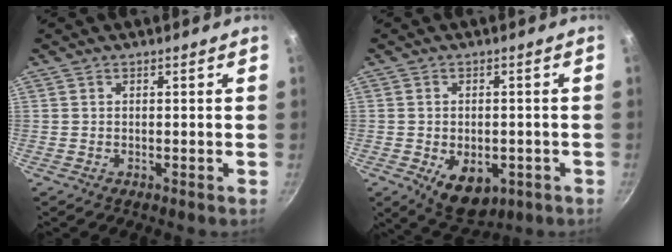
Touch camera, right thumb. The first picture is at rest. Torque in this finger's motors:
{"motor_torque": [-0.26, 0.47, 0.97, -0.19, 0.04]}